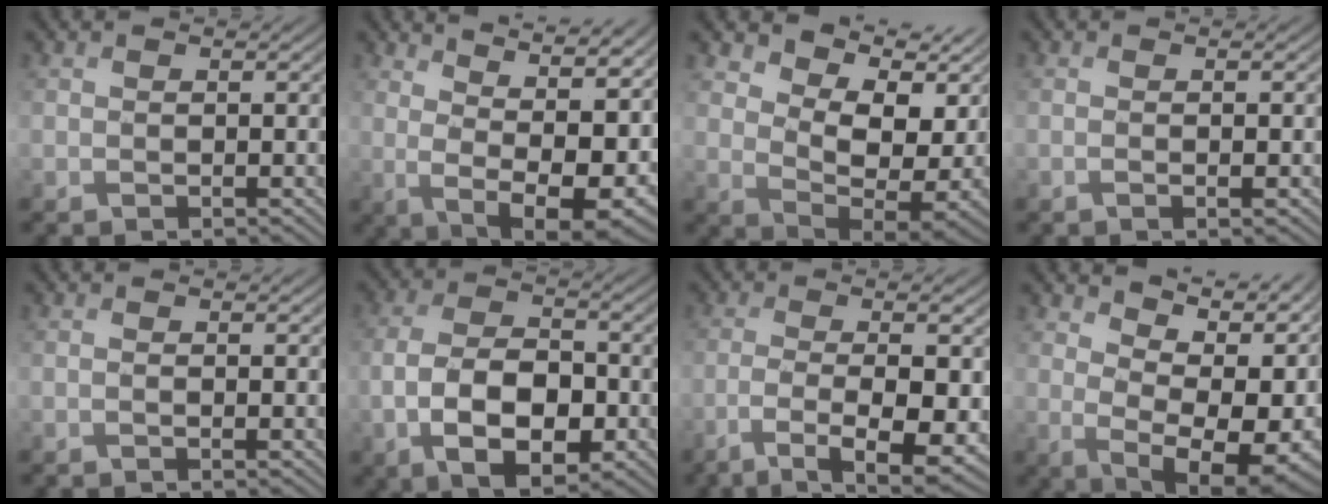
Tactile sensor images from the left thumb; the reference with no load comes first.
{"total": 12.9, "force": [5.3, 5.1, 10.7], "torque": [-0.166, -0.002, 0.076]}
{"total": 9.8, "force": [3.0, 4.9, 7.9], "torque": [-0.145, -0.013, 0.048]}
{"total": 1.3, "force": [-1.1, -0.6, 0.4], "torque": [0.004, 0.001, -0.027]}
{"total": 1.1, "force": [-0.8, -0.6, -0.3], "torque": [0.016, 0.000, -0.024]}
{"total": 9.5, "force": [-3.1, 5.1, 7.4], "torque": [-0.154, -0.011, -0.061]}
{"total": 7.8, "force": [-3.6, 1.0, 6.8], "torque": [-0.091, -0.004, -0.068]}
{"total": 14.0, "force": [5.3, 6.6, 11.1], "torque": [-0.150, 0.004, 0.096]}